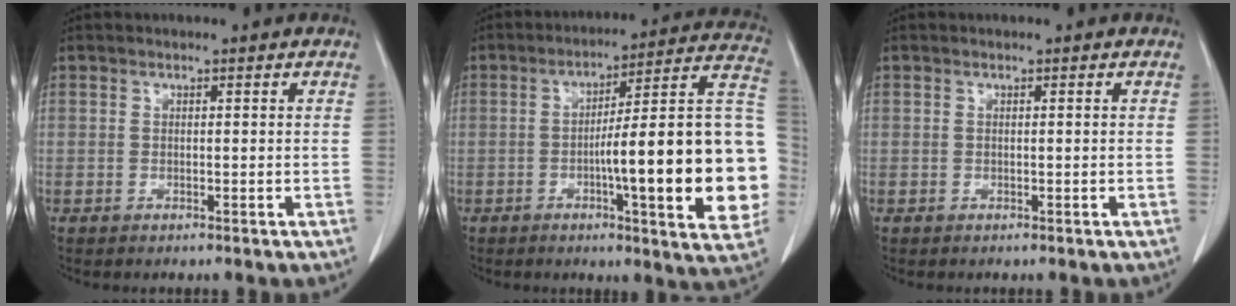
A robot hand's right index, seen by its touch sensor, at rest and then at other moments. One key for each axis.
{"total": 23.3, "fx": -3.3, "fy": 2.2, "fz": 22.9, "tx": -0.217, "ty": 0.027, "tz": -0.042}
{"total": 0.0}